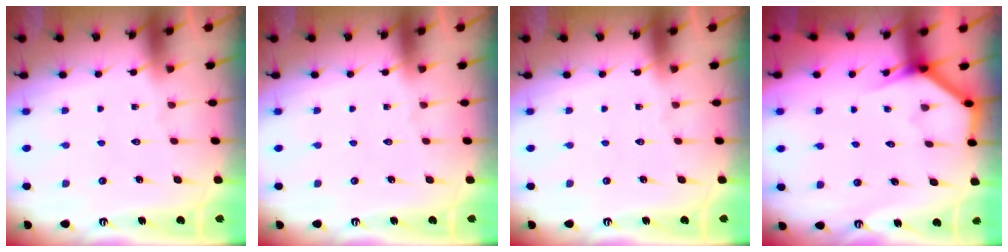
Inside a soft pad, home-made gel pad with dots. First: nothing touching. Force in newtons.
{"total": 0.0}
{"total": 0.0}
{"total": 3.6, "press": 3.6, "slide": 0.3}